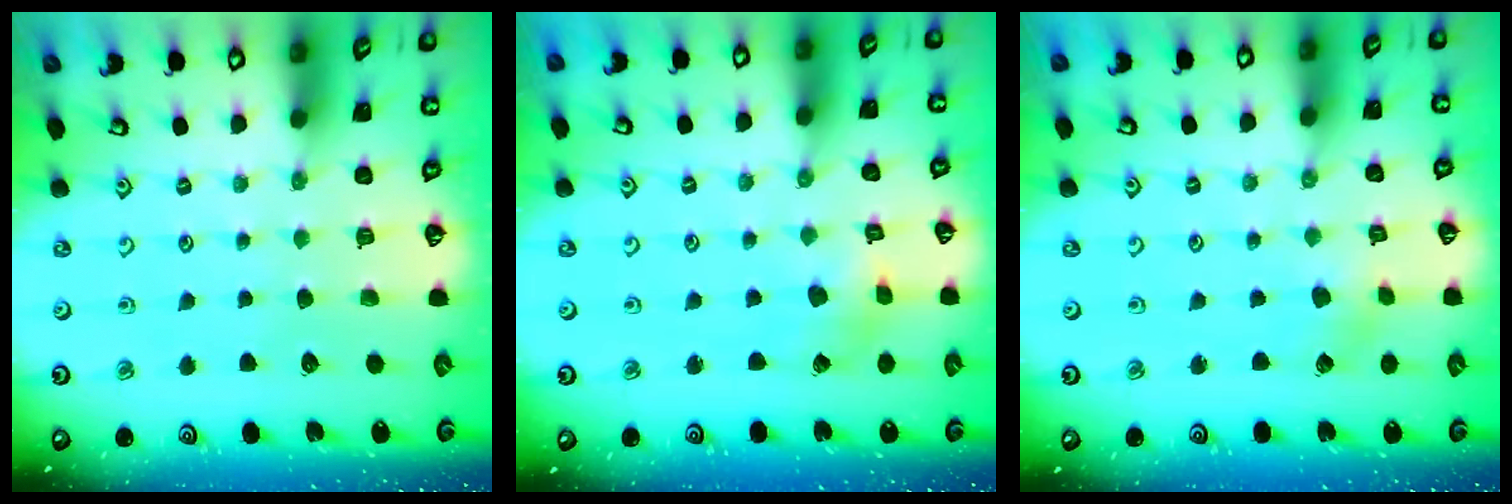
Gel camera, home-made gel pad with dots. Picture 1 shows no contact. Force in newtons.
{"total": 2.6, "press": 2.6, "slide": 0.5}
{"total": 2.5, "press": 2.4, "slide": 0.7}